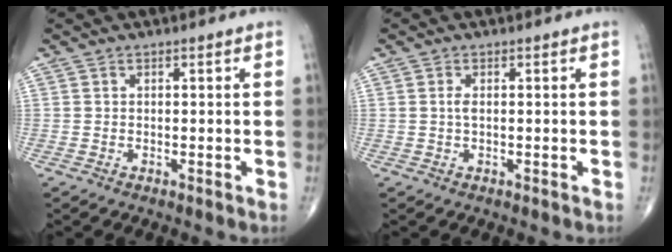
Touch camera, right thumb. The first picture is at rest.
{"total": 1.1, "force": [0.1, 0.4, 1.1], "torque": [-0.025, -0.001, 0.003]}